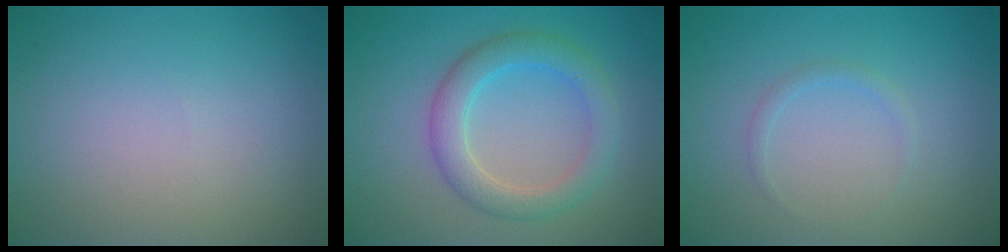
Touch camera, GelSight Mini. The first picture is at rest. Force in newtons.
{"total": 3.9, "press": 3.9, "slide": 0.2}
{"total": 0.8, "press": 0.8, "slide": 0.0}